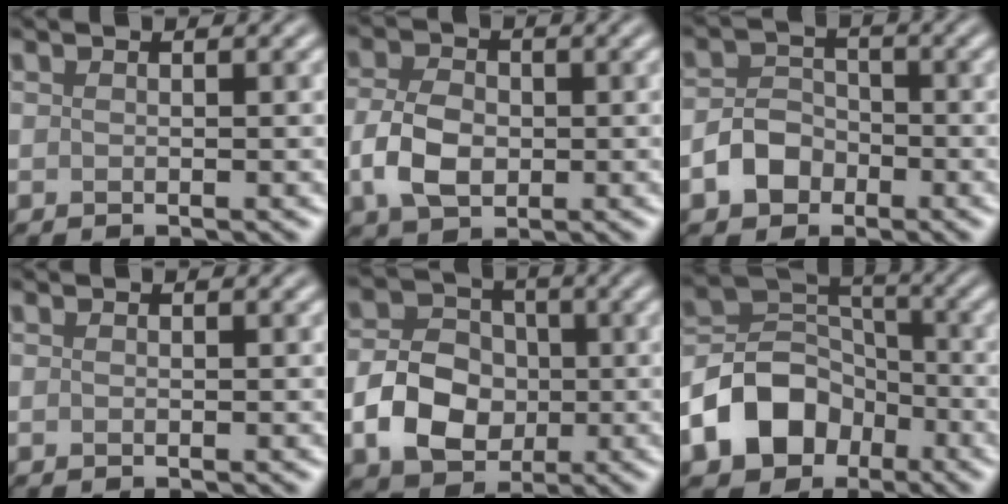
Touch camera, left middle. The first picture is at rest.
{"total": 4.7, "force": [-0.7, 3.4, 3.2], "torque": [-0.070, -0.001, -0.018]}
{"total": 3.3, "force": [-1.5, 2.5, 1.5], "torque": [-0.026, 0.005, -0.031]}
{"total": 0.0}
{"total": 6.3, "force": [-1.4, 5.0, 3.6], "torque": [-0.068, 0.003, -0.032]}
{"total": 8.5, "force": [-4.0, 6.4, 3.9], "torque": [-0.063, 0.002, -0.084]}